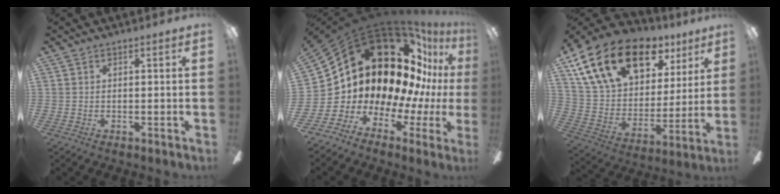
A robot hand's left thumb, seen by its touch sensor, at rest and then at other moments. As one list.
[{"total": 22.9, "force": [9.7, 14.5, 14.8], "torque": [-0.240, -0.100, 0.201]}, {"total": 22.3, "force": [13.6, 12.5, 12.4], "torque": [-0.220, -0.063, 0.251]}]